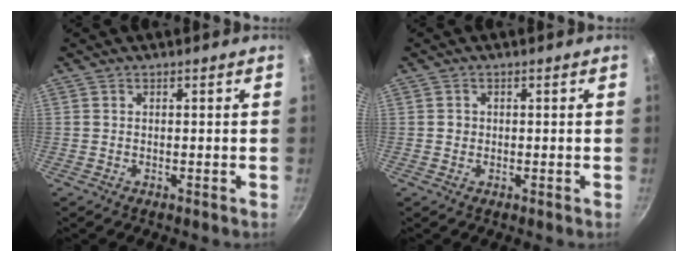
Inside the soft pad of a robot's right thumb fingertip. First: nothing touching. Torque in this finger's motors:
{"motor_torque": [-0.28, 0.98, 0.55, -0.34, -0.03]}